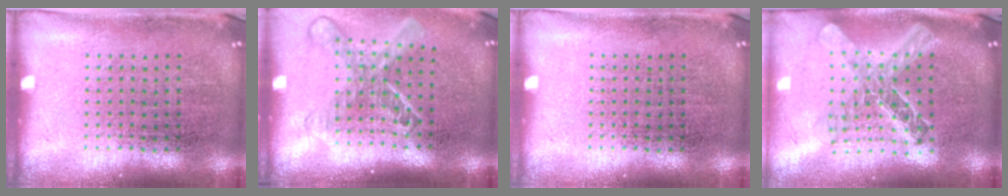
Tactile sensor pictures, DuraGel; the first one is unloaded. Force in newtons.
{"total": 1.8, "press": 1.3, "slide": 1.2}
{"total": 0.0}
{"total": 2.2, "press": 1.8, "slide": 1.3}